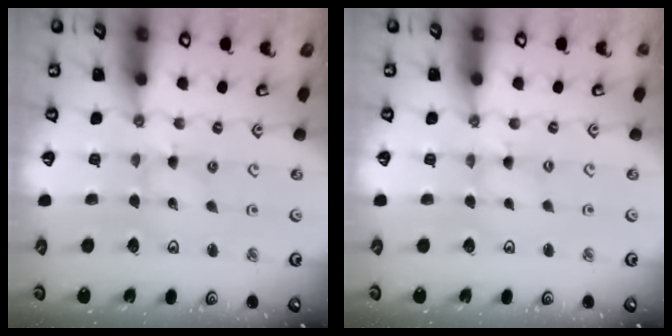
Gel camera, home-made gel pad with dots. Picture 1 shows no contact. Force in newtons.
{"total": 1.3, "press": 1.2, "slide": 0.2}